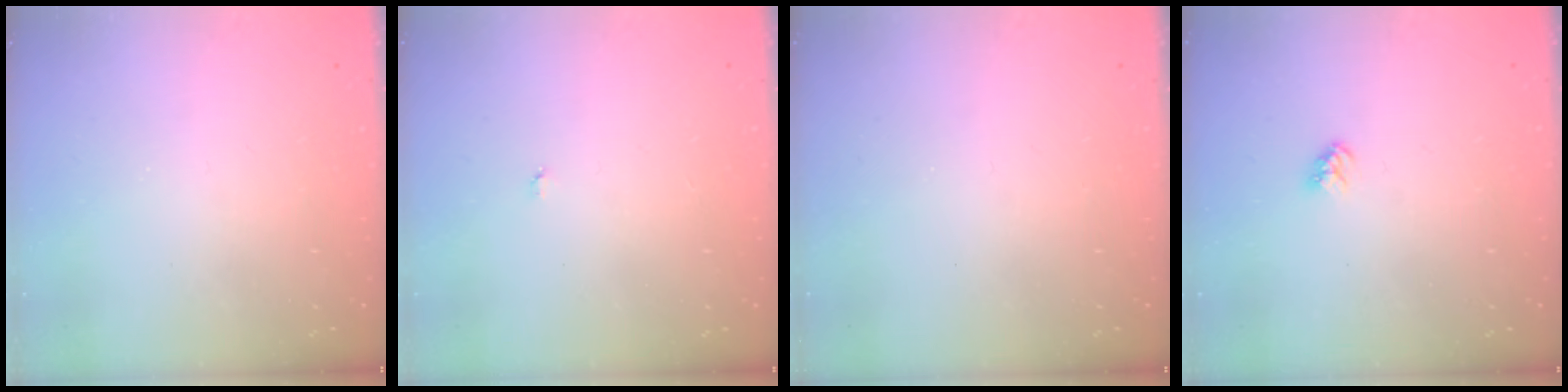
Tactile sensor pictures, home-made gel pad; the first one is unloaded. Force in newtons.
{"total": 2.9, "press": 2.9, "slide": 0.3}
{"total": 0.0}
{"total": 3.2, "press": 3.1, "slide": 0.3}